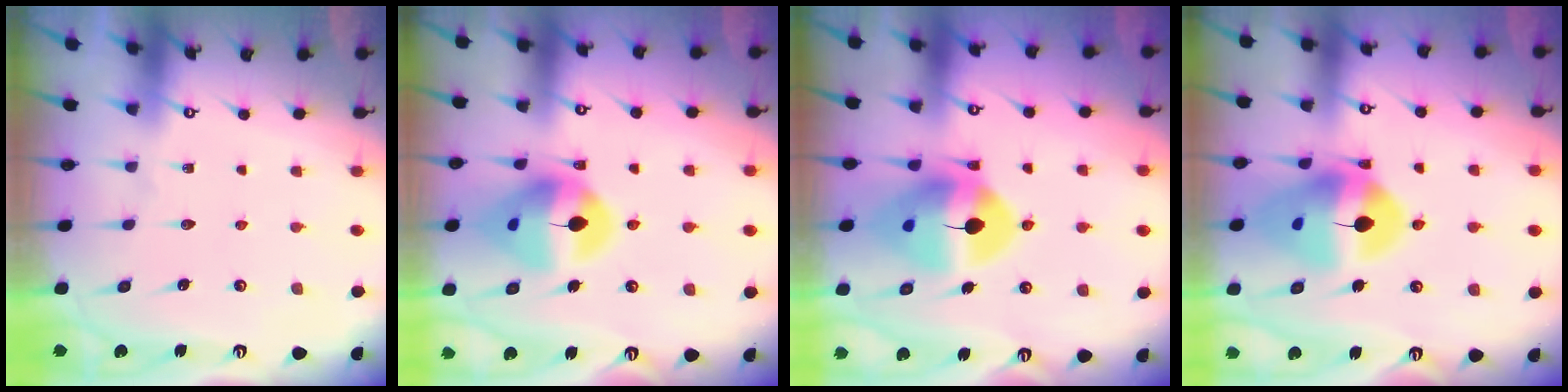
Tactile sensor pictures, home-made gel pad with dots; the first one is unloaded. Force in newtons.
{"total": 15.6, "press": 15.5, "slide": 1.8}
{"total": 14.6, "press": 14.4, "slide": 1.8}
{"total": 15.8, "press": 15.7, "slide": 1.8}